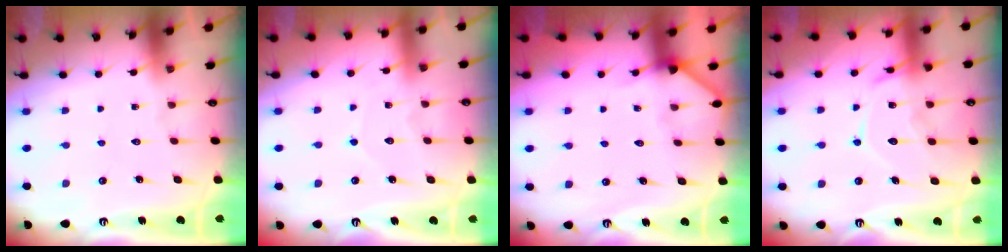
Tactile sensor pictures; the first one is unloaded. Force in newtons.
{"total": 4.3, "press": 4.2, "slide": 0.5}
{"total": 3.9, "press": 3.9, "slide": 0.3}
{"total": 13.2, "press": 13.2, "slide": 0.9}